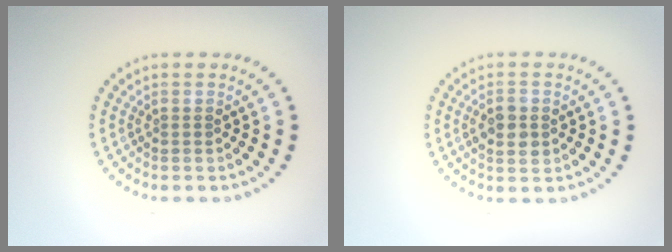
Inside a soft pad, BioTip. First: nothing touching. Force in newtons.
{"total": 2.7, "press": 2.7, "slide": 0.1}